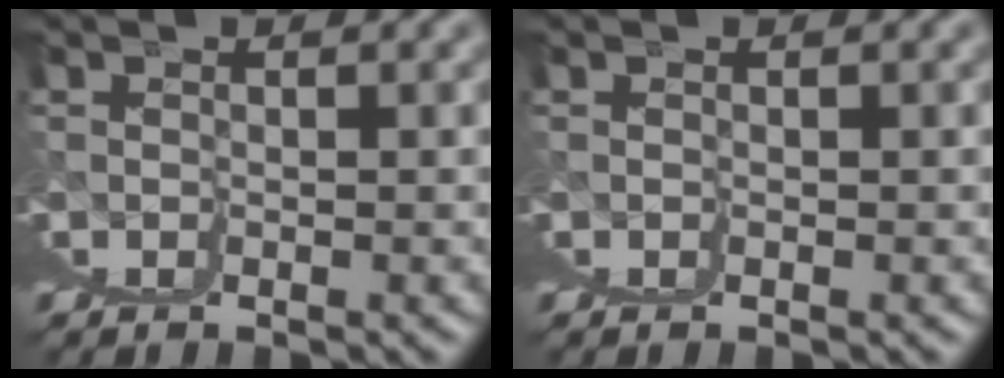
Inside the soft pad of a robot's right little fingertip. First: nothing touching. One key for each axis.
{"total": 0.0}